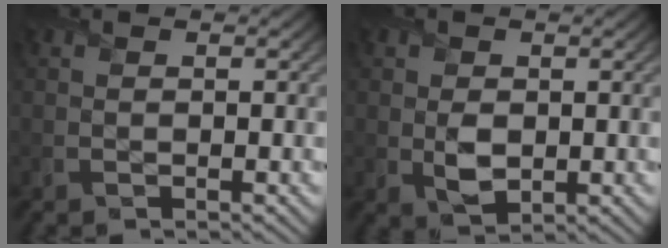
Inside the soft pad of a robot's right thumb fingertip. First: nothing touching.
{"total": 3.3, "force": [0.0, 2.5, 2.1], "torque": [-0.049, -0.008, 0.002]}